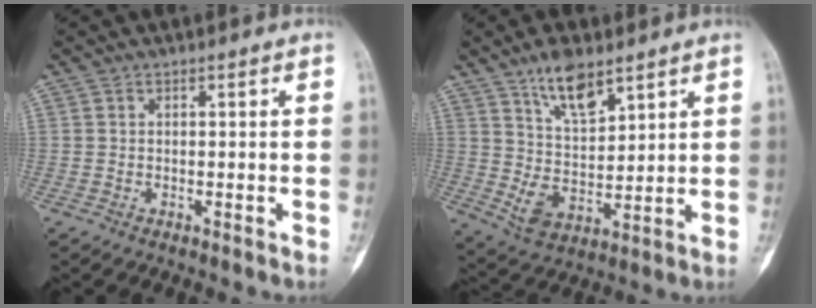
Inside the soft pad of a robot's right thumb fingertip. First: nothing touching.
{"total": 10.7, "force": [6.5, 4.9, 6.9], "torque": [-0.106, -0.045, 0.130]}